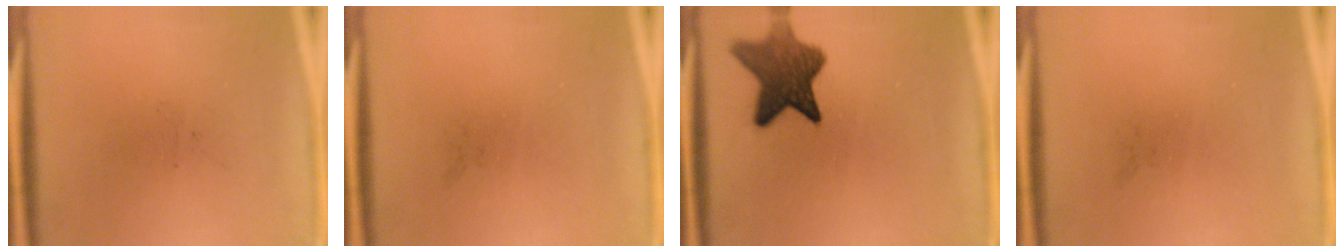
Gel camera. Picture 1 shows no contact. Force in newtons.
{"total": 0.0}
{"total": 8.7}
{"total": 0.0}